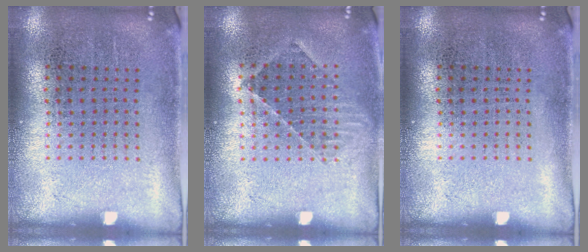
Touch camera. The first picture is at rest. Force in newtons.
{"total": 1.0, "press": 1.0, "slide": 0.3}
{"total": 0.0}